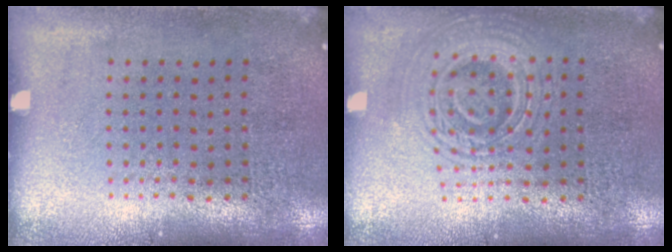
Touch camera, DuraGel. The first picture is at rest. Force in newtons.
{"total": 2.8, "press": 2.8, "slide": 0.5}